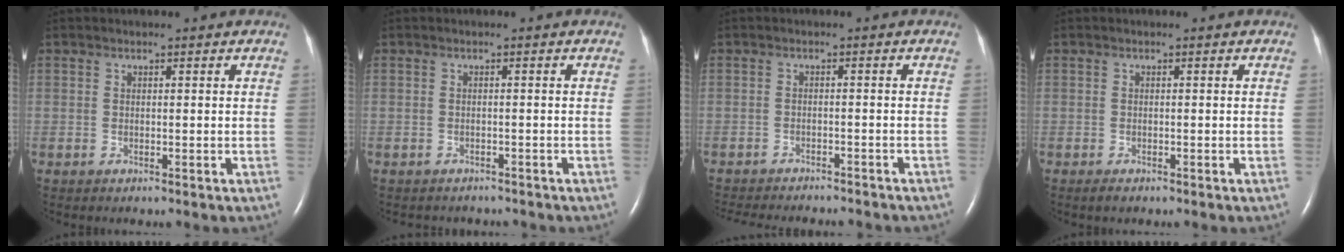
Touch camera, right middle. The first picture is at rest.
{"total": 3.8, "force": [-3.4, 1.6, 0.6], "torque": [-0.011, 0.000, -0.038]}
{"total": 15.3, "force": [-13.6, 3.4, 5.9], "torque": [-0.122, -0.021, -0.170]}
{"total": 1.0, "force": [-0.7, 0.4, 0.5], "torque": [-0.014, -0.002, -0.008]}